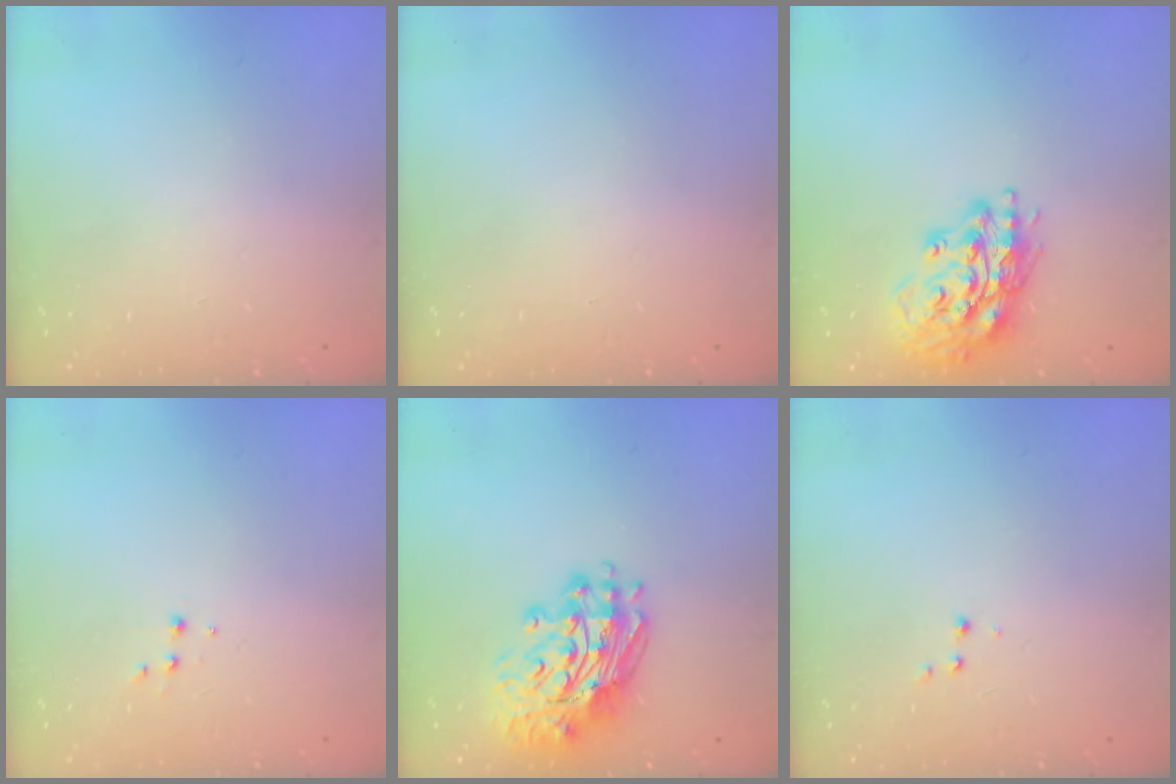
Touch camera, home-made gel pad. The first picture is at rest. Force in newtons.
{"total": 0.0}
{"total": 16.7, "press": 16.5, "slide": 2.3}
{"total": 1.9, "press": 1.9, "slide": 0.2}
{"total": 15.0, "press": 14.9, "slide": 1.6}
{"total": 2.6, "press": 2.5, "slide": 0.6}